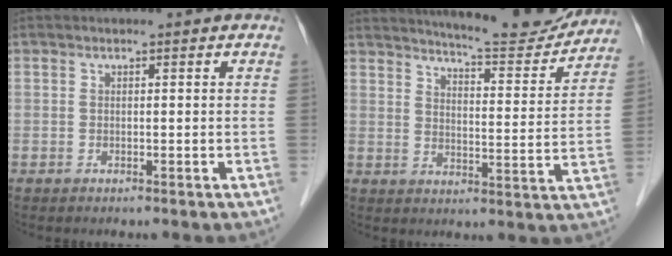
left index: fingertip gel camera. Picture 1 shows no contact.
{"total": 14.5, "force": [13.8, 1.2, 4.4], "torque": [-0.065, -0.032, 0.177]}